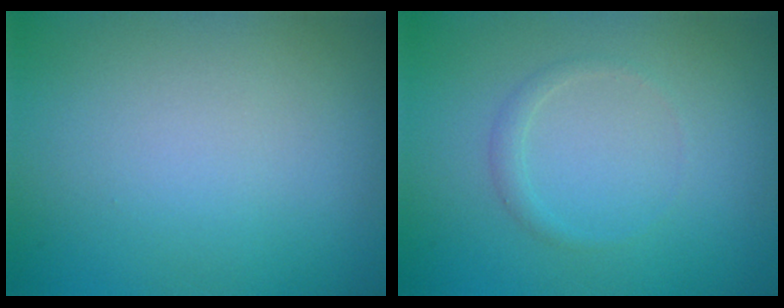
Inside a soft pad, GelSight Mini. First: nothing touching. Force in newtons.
{"total": 0.9, "press": 0.9, "slide": 0.0}